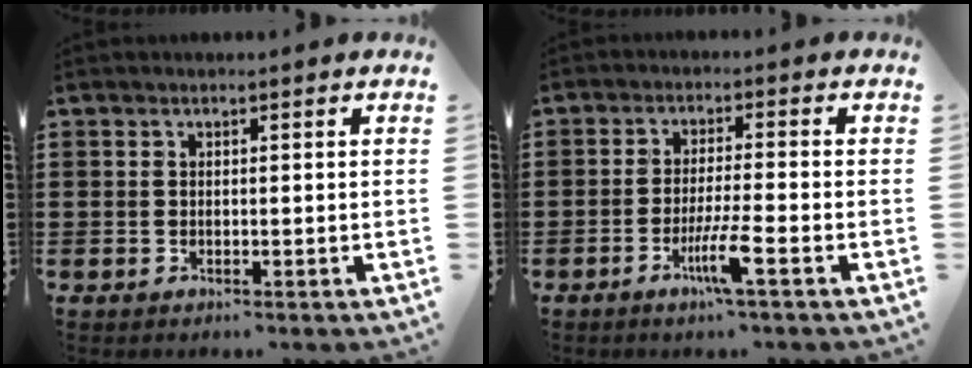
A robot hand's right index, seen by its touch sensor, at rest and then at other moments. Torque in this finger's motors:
{"motor_torque": [2.14, 0.00, 0.60, 0.19]}